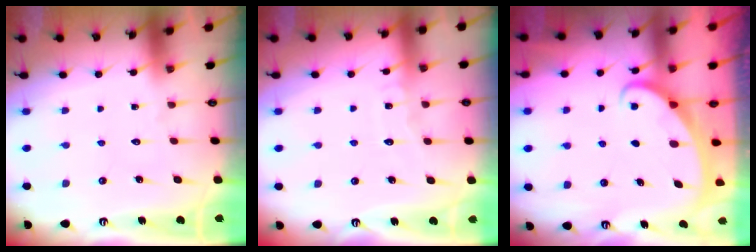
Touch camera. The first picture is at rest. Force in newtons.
{"total": 4.2, "press": 4.2, "slide": 0.4}
{"total": 2.1, "press": 2.1, "slide": 0.1}